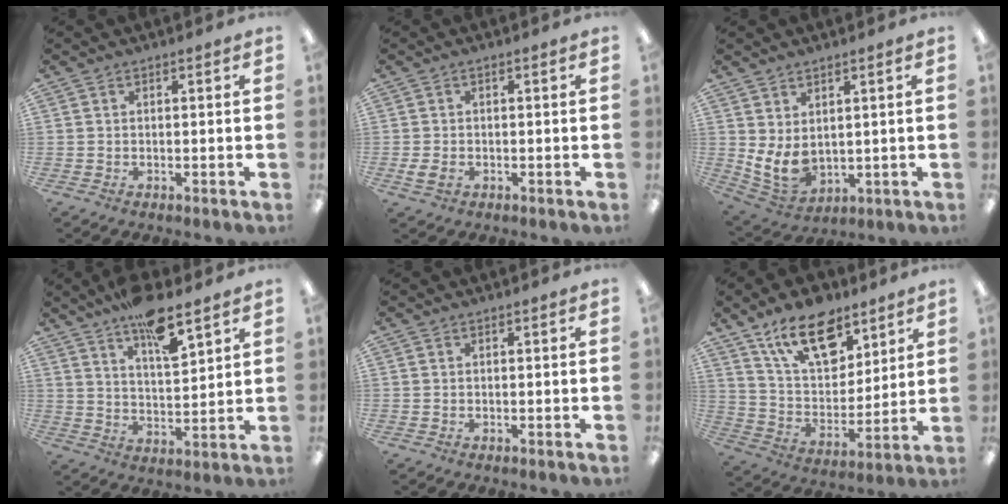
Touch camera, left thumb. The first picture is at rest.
{"total": 2.9, "force": [-1.0, 1.9, 2.0], "torque": [-0.045, 0.000, -0.020]}
{"total": 7.5, "force": [1.4, 5.3, 5.2], "torque": [-0.118, -0.017, 0.032]}
{"total": 10.8, "force": [8.2, 2.9, 6.4], "torque": [-0.106, -0.046, 0.142]}
{"total": 0.0}
{"total": 17.2, "force": [11.4, 8.8, 9.4], "torque": [-0.157, -0.054, 0.204]}